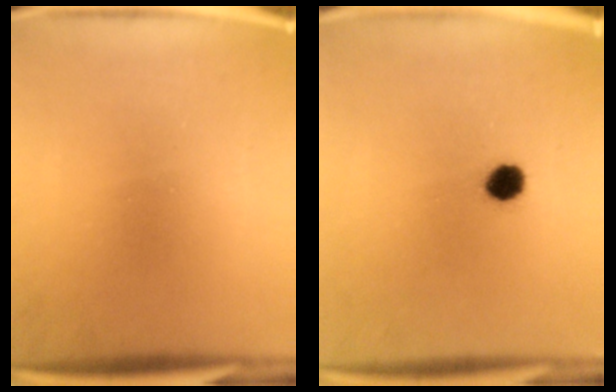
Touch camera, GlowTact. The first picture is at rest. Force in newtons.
{"total": 4.5}